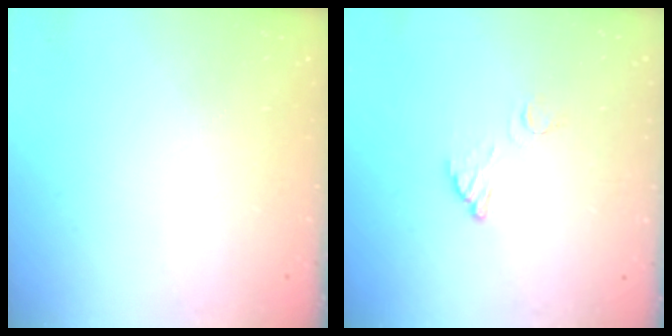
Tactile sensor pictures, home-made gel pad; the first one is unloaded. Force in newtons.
{"total": 3.5, "press": 3.5, "slide": 0.2}